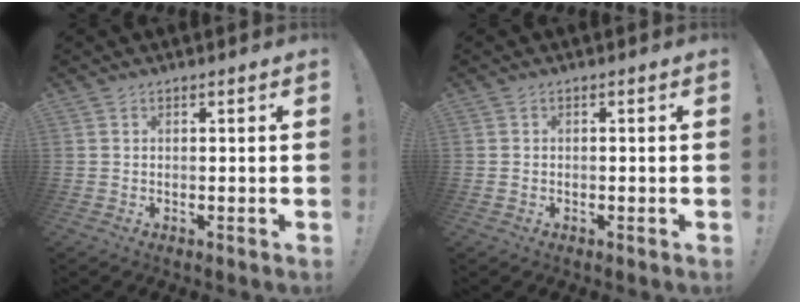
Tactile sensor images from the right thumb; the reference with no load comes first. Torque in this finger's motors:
{"motor_torque": [-0.03, -0.17, -0.02, -0.03, -0.10]}